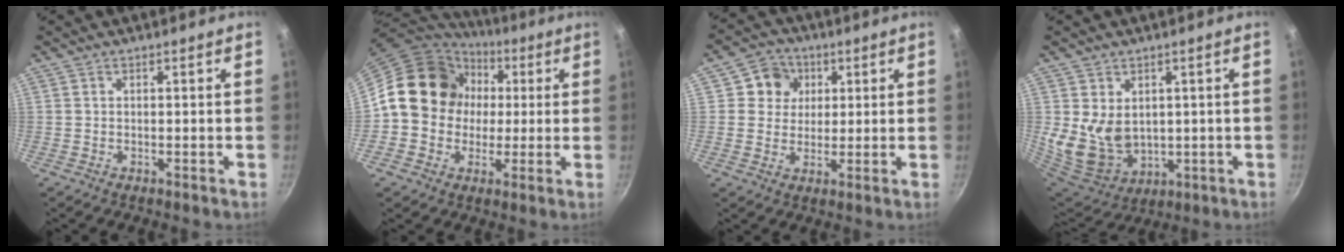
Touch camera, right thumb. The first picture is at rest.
{"total": 15.7, "force": [1.6, 14.0, 7.1], "torque": [-0.081, 0.022, 0.012]}
{"total": 7.1, "force": [2.2, 6.5, 1.9], "torque": [0.012, 0.004, 0.026]}
{"total": 12.4, "force": [1.6, 9.4, 7.9], "torque": [-0.135, -0.034, 0.057]}